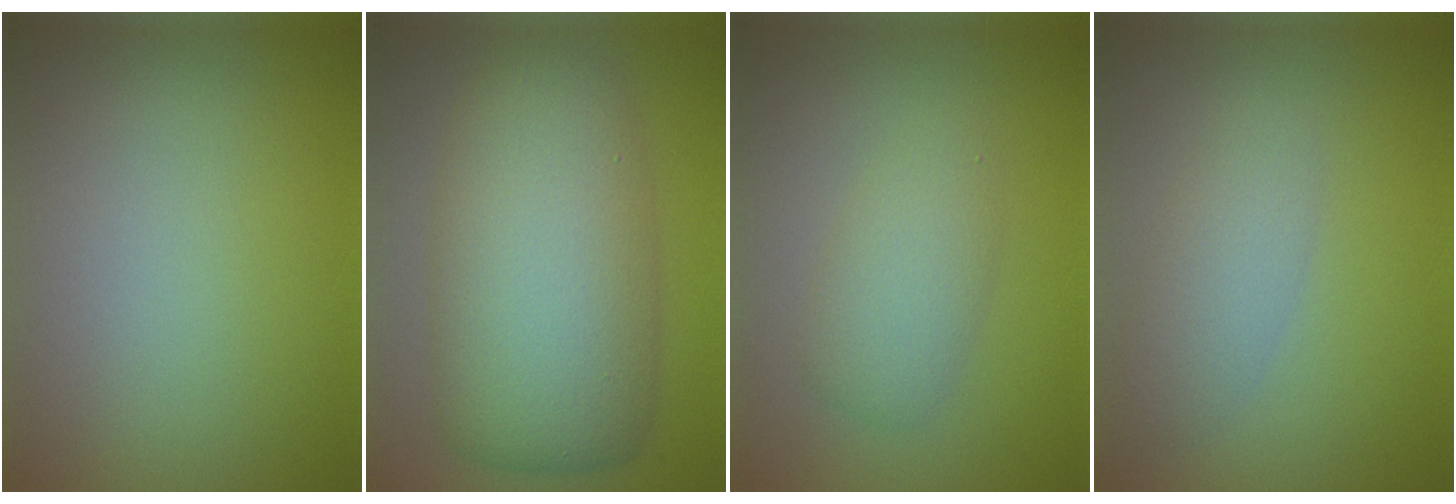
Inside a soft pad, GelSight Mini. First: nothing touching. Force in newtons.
{"total": 10.7, "press": 10.7, "slide": 0.4}
{"total": 3.0, "press": 3.0, "slide": 0.1}
{"total": 2.6, "press": 2.6, "slide": 0.1}